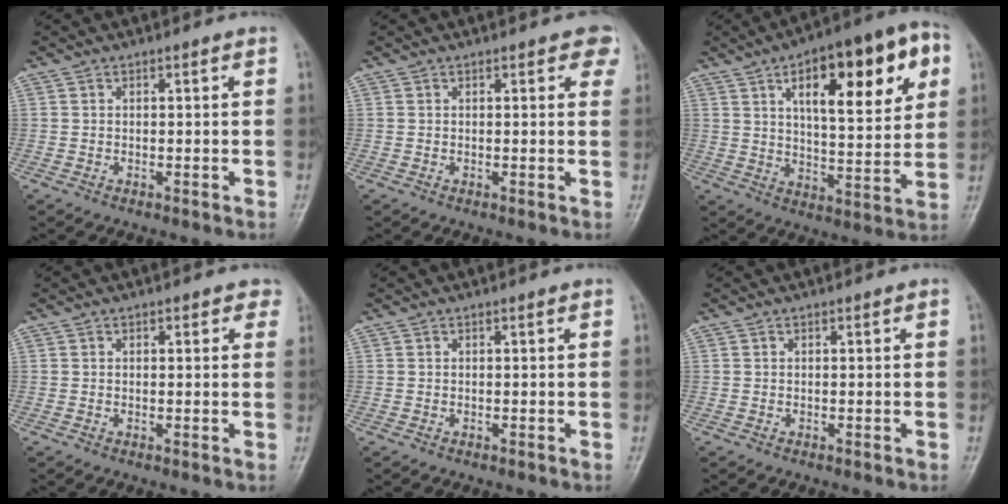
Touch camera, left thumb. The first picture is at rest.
{"total": 3.0, "force": [1.6, 1.5, 2.0], "torque": [0.002, -0.002, 0.010]}
{"total": 21.8, "force": [8.3, 8.2, 18.4], "torque": [-0.223, -0.007, 0.120]}
{"total": 2.3, "force": [1.2, 1.4, 1.4], "torque": [0.005, -0.001, 0.008]}
{"total": 0.0}
{"total": 0.0}